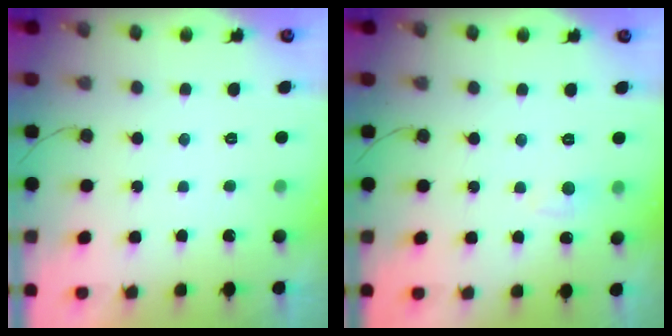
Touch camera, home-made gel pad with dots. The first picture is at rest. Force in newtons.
{"total": 4.8, "press": 4.7, "slide": 0.6}